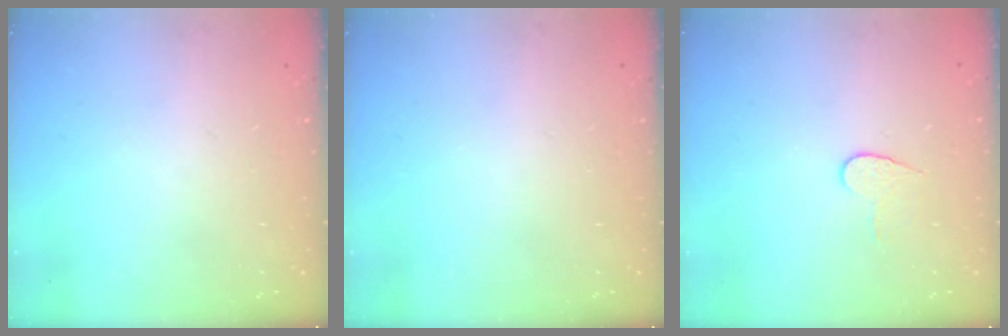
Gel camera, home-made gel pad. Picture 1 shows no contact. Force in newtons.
{"total": 0.0}
{"total": 6.0, "press": 6.0, "slide": 0.5}